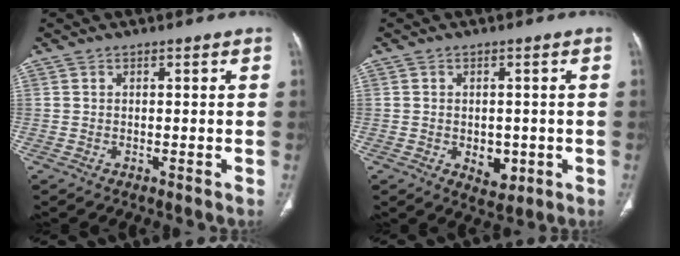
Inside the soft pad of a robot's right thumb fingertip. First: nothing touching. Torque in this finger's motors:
{"motor_torque": [-0.38, 0.24, -0.16, 0.07, 0.00]}